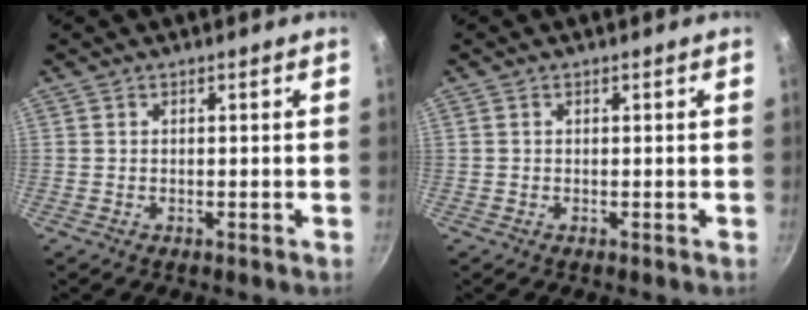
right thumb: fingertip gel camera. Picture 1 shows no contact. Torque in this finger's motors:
{"motor_torque": [-0.08, 0.24, -0.27, 0.21, -0.02]}